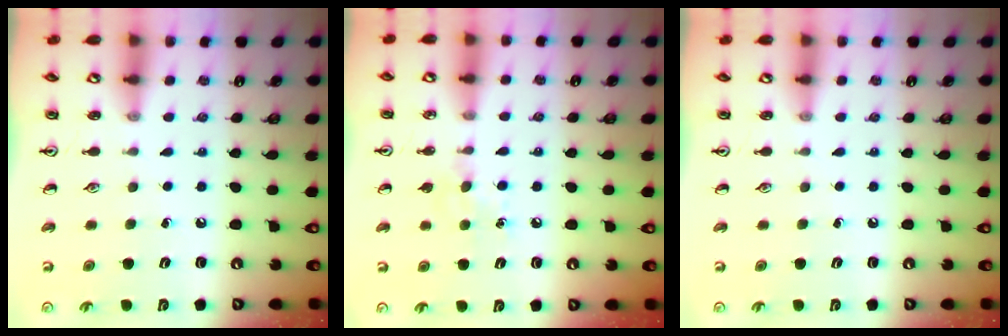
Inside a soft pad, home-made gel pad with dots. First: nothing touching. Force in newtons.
{"total": 6.8, "press": 6.8, "slide": 0.9}
{"total": 0.0}